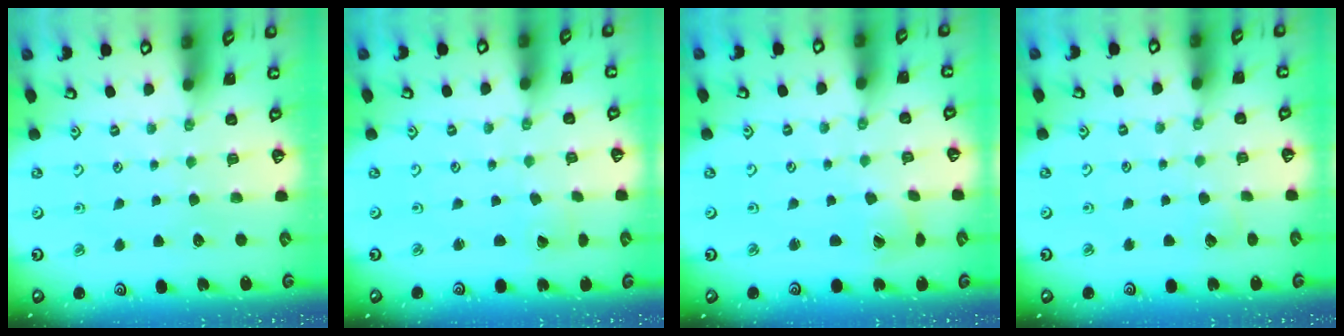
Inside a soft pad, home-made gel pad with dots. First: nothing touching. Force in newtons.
{"total": 0.5, "press": 0.5, "slide": 0.1}
{"total": 1.6, "press": 1.5, "slide": 0.3}
{"total": 2.9, "press": 2.9, "slide": 0.2}